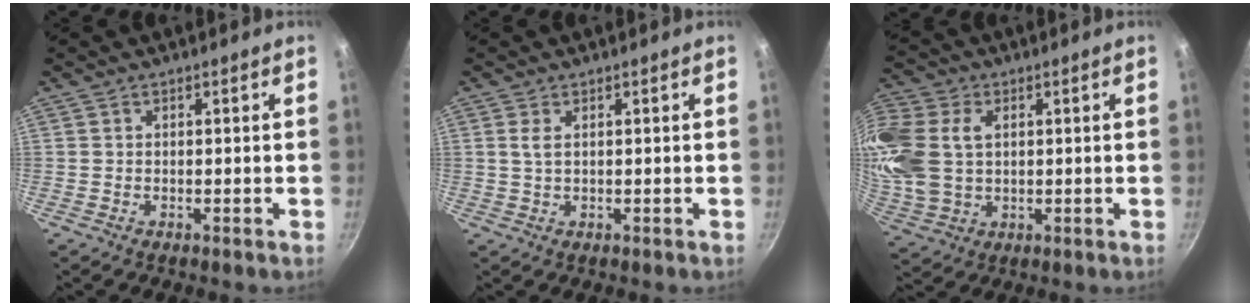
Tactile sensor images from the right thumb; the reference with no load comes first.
{"total": 1.9, "force": [0.6, 0.9, 1.6], "torque": [-0.031, -0.003, 0.012]}
{"total": 17.0, "force": [3.2, 12.4, 11.3], "torque": [-0.259, 0.007, 0.065]}